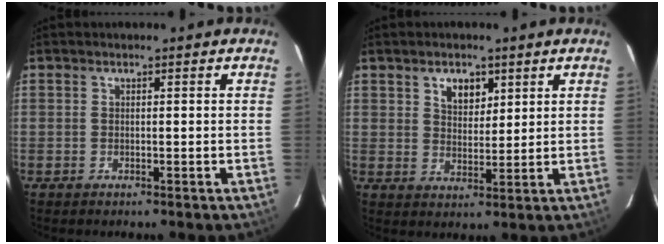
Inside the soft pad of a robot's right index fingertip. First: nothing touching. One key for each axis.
{"total": 5.2, "fx": 2.8, "fy": 3.4, "fz": 2.9, "tx": -0.042, "ty": 0.004, "tz": 0.050}